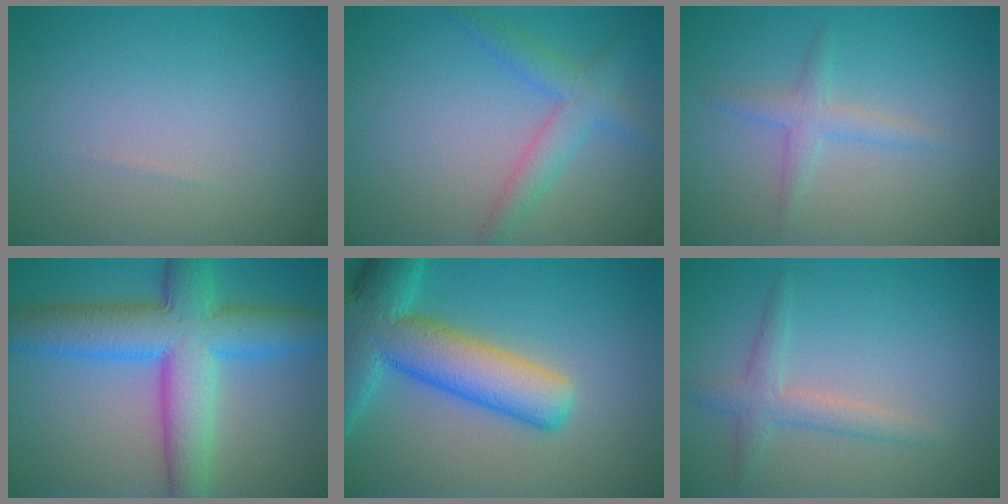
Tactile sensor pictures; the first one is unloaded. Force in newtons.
{"total": 2.4, "press": 2.4, "slide": 0.2}
{"total": 2.0, "press": 2.0, "slide": 0.1}
{"total": 10.0, "press": 10.0, "slide": 0.1}
{"total": 10.0, "press": 10.0, "slide": 0.6}
{"total": 2.4, "press": 2.4, "slide": 0.1}